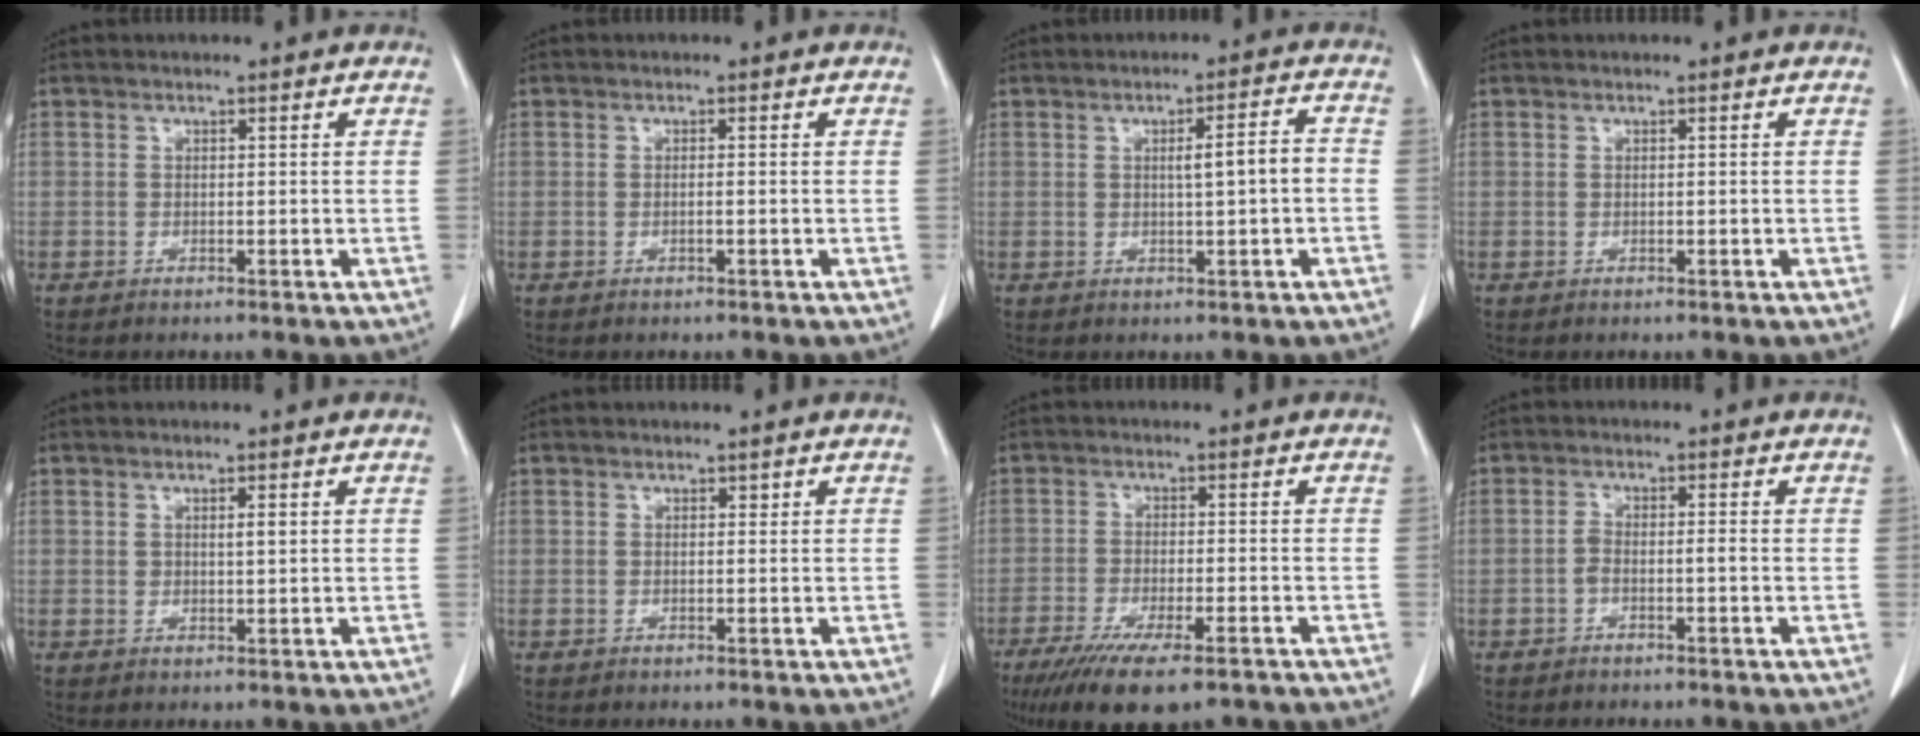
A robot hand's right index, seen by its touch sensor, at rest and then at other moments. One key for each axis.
{"total": 0.9, "fx": -0.2, "fy": 0.3, "fz": 0.8, "tx": -0.021, "ty": 0.003, "tz": -0.002}
{"total": 5.0, "fx": -0.1, "fy": 0.9, "fz": 4.9, "tx": -0.082, "ty": 0.015, "tz": 0.004}
{"total": 0.0}
{"total": 2.3, "fx": 0.6, "fy": 0.9, "fz": 2.0, "tx": -0.038, "ty": 0.003, "tz": 0.013}
{"total": 0.8, "fx": 0.3, "fy": 0.6, "fz": 0.5, "tx": -0.015, "ty": 0.009, "tz": 0.007}
{"total": 13.0, "fx": -9.0, "fy": 3.3, "fz": 8.7, "tx": -0.151, "ty": -0.027, "tz": -0.143}
{"total": 2.7, "fx": -0.8, "fy": 1.0, "fz": 2.3, "tx": -0.048, "ty": 0.018, "tz": -0.011}